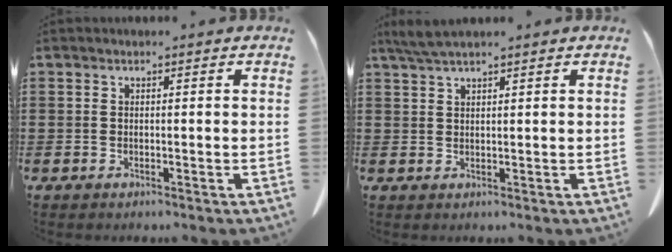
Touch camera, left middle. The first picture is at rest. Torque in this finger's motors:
{"motor_torque": [0.04, 0.02, 0.03, 0.02]}